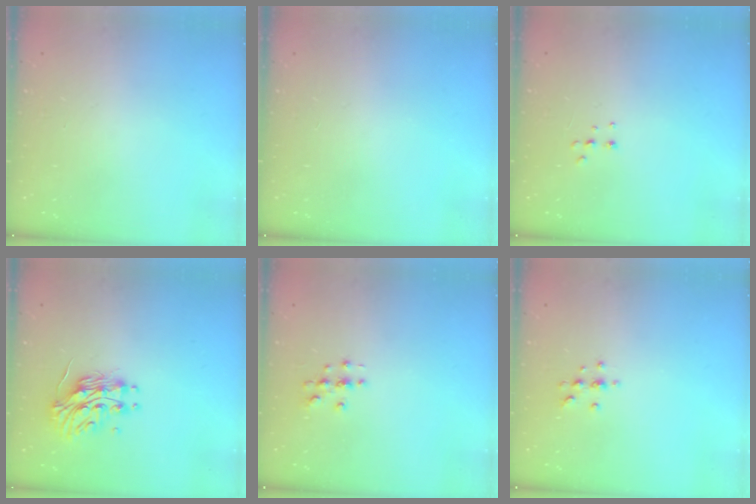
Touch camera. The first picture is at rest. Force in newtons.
{"total": 0.0}
{"total": 4.5, "press": 4.4, "slide": 0.8}
{"total": 13.2, "press": 13.2, "slide": 0.8}
{"total": 2.7, "press": 2.7, "slide": 0.3}
{"total": 4.8, "press": 4.7, "slide": 0.6}